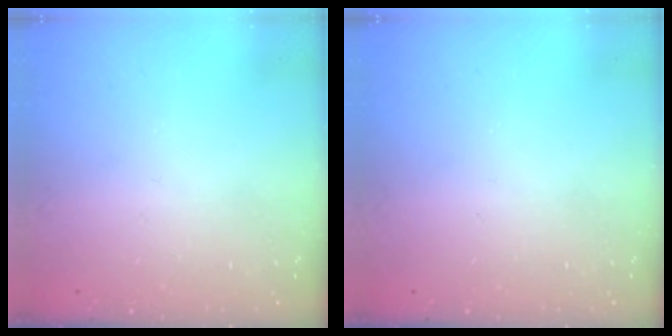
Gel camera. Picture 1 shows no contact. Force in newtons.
{"total": 0.0}